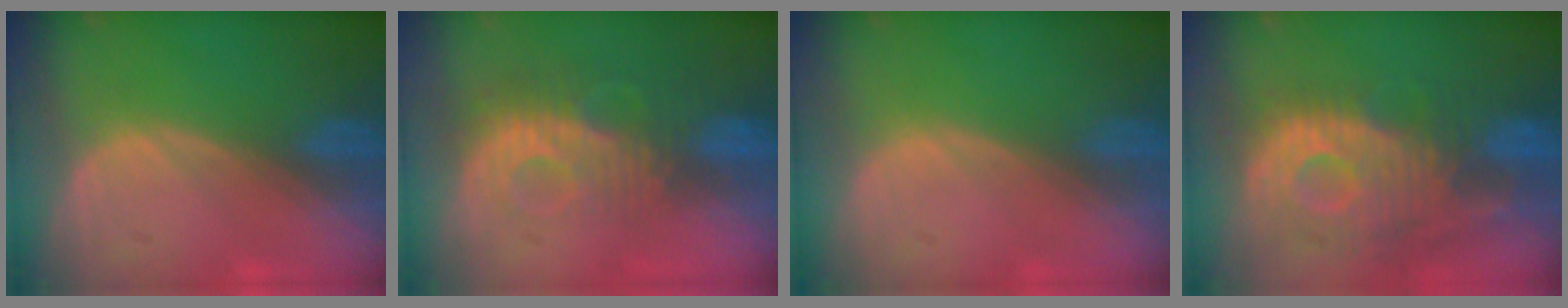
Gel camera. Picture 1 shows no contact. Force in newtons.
{"total": 9.2, "press": 8.1, "slide": 4.4}
{"total": 0.0}
{"total": 12.3, "press": 10.9, "slide": 5.7}